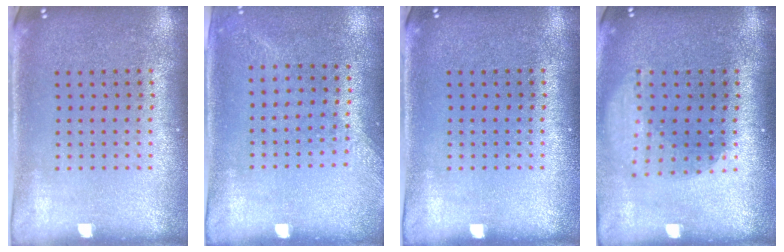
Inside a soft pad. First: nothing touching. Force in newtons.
{"total": 1.3, "press": 1.0, "slide": 0.7}
{"total": 0.0}
{"total": 1.9, "press": 1.4, "slide": 1.2}